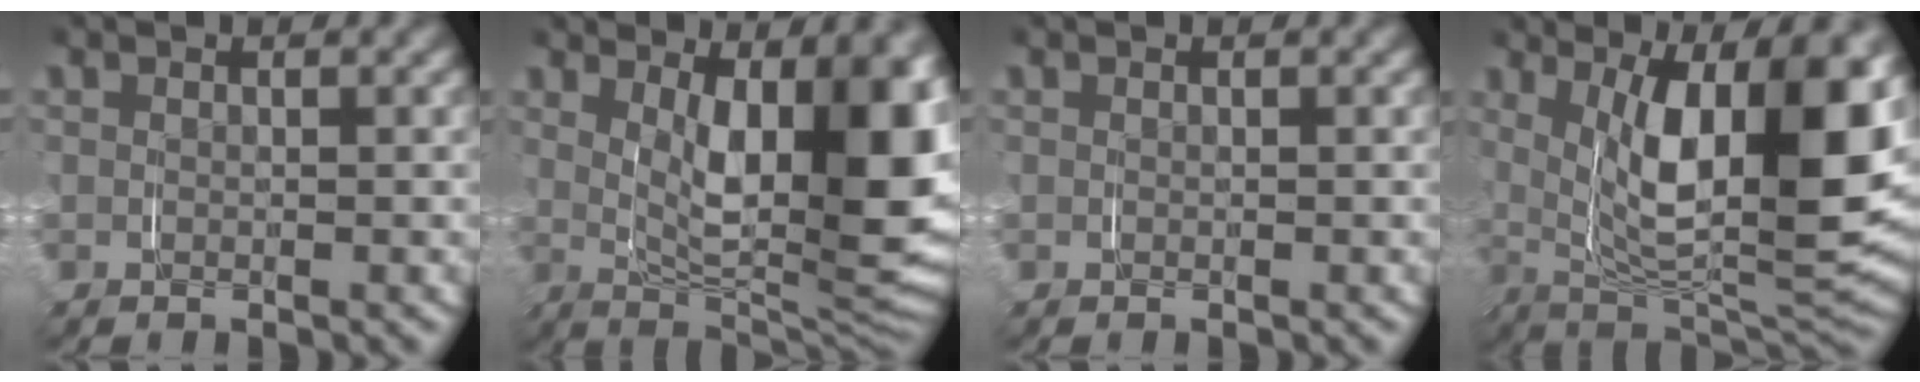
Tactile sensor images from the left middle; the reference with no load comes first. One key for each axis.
{"total": 13.0, "fx": 0.9, "fy": 5.8, "fz": 11.6, "tx": -0.164, "ty": -0.037, "tz": 0.028}
{"total": 0.0}
{"total": 14.0, "fx": 1.9, "fy": 6.6, "fz": 12.2, "tx": -0.198, "ty": -0.013, "tz": 0.037}